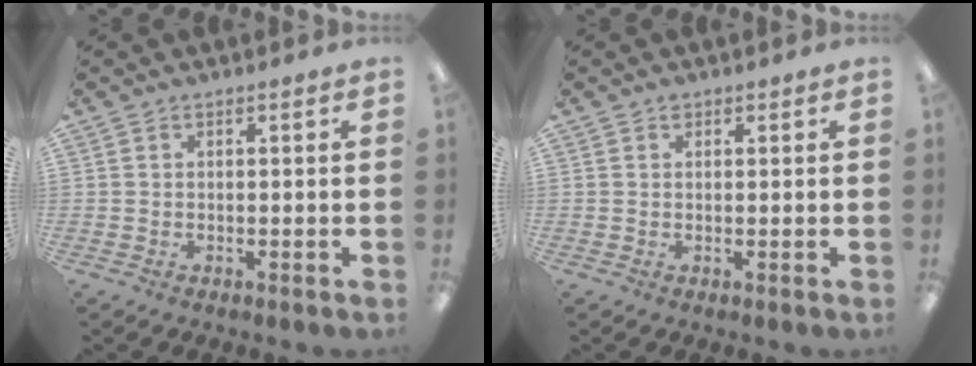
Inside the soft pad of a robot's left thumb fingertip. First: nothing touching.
{"total": 0.8, "force": [0.5, 0.6, 0.3], "torque": [-0.007, 0.003, 0.009]}